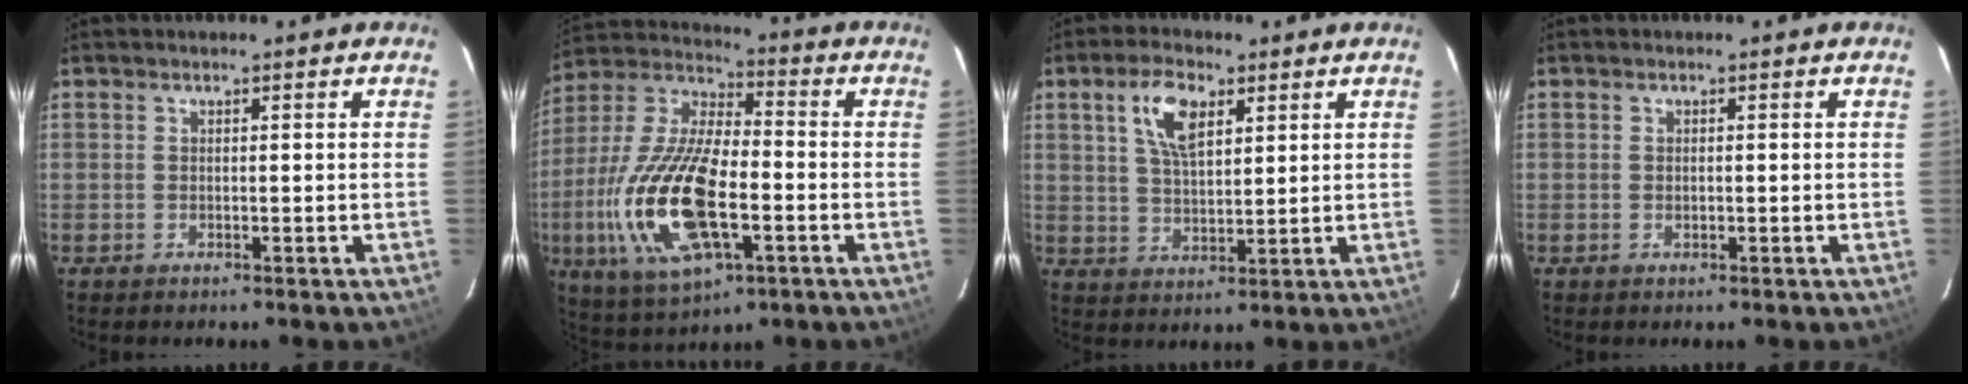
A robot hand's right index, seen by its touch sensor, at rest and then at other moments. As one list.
[{"total": 21.6, "force": [-5.6, 9.0, 18.8], "torque": [-0.405, -0.019, -0.103]}, {"total": 7.9, "force": [3.6, 3.6, 6.1], "torque": [-0.117, 0.013, 0.068]}, {"total": 0.7, "force": [-0.1, 0.4, 0.5], "torque": [-0.009, 0.000, -0.002]}]